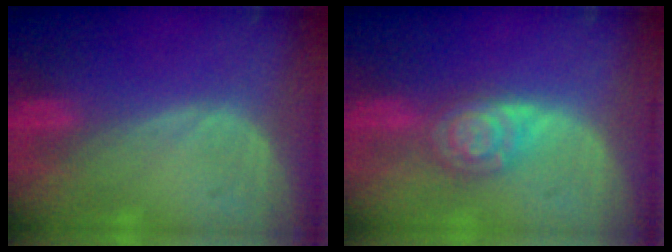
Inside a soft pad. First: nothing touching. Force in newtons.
{"total": 5.5, "press": 5.5, "slide": 0.2}